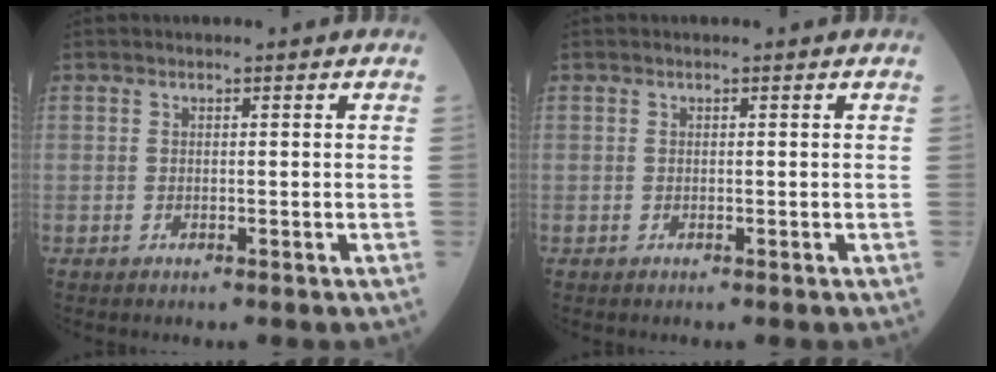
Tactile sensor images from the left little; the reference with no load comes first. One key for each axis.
{"total": 0.0}